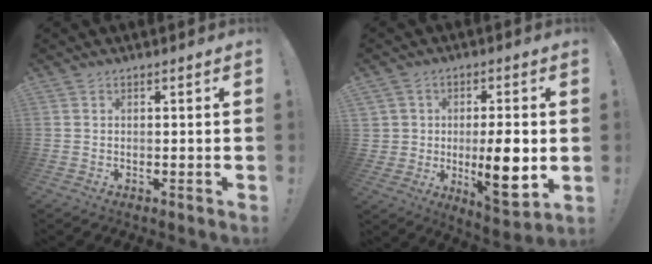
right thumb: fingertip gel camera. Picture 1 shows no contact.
{"total": 11.0, "force": [-1.2, 5.9, 9.2], "torque": [-0.152, 0.004, -0.020]}